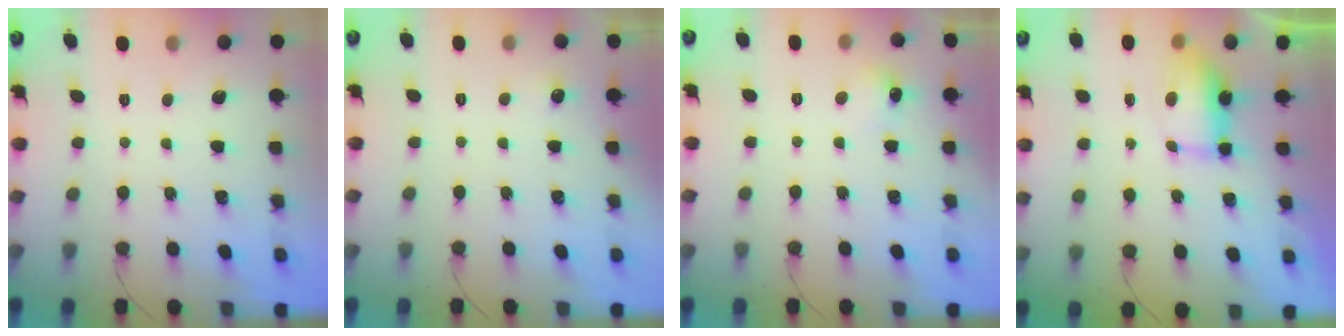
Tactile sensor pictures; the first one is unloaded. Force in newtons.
{"total": 2.5, "press": 2.2, "slide": 1.1}
{"total": 5.9, "press": 5.6, "slide": 1.7}
{"total": 14.3, "press": 9.6, "slide": 10.6}